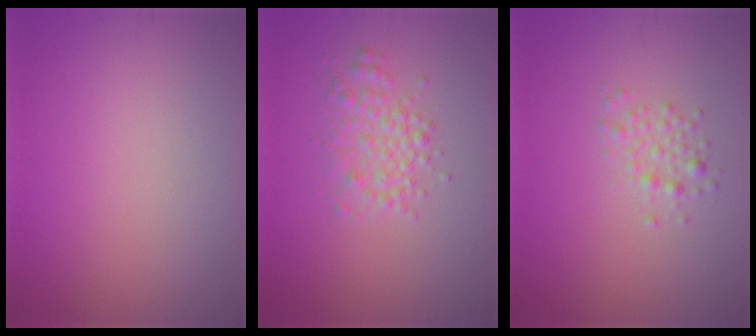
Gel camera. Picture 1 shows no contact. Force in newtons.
{"total": 2.8, "press": 2.8, "slide": 0.0}
{"total": 1.7, "press": 1.7, "slide": 0.0}